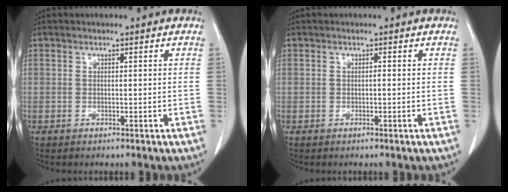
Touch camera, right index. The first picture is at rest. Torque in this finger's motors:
{"motor_torque": [0.05, 0.04, 0.00, 0.01]}